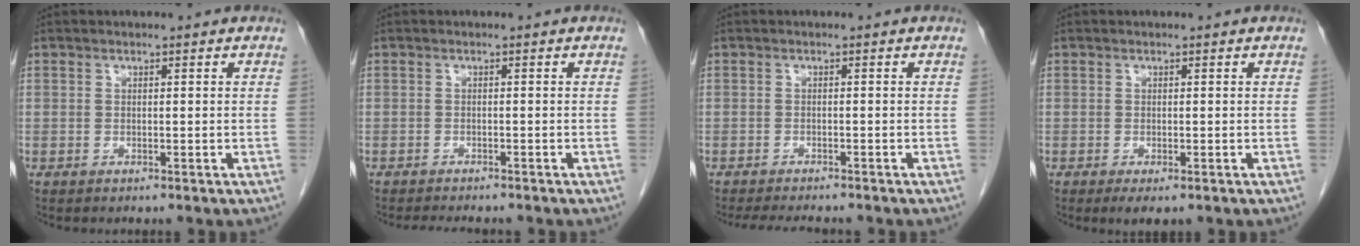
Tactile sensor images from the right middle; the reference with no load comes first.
{"total": 4.5, "force": [-4.1, 0.9, 1.8], "torque": [-0.023, -0.008, -0.056]}
{"total": 6.1, "force": [-5.5, 1.0, 2.4], "torque": [-0.034, -0.012, -0.082]}
{"total": 2.3, "force": [-1.4, 0.8, 1.7], "torque": [-0.024, -0.006, -0.016]}